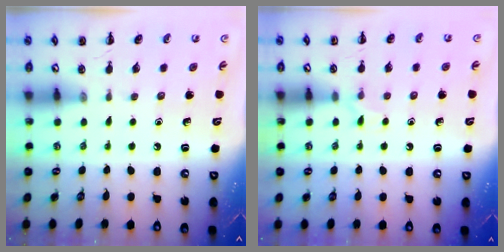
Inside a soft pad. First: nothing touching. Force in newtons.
{"total": 5.6, "press": 5.3, "slide": 1.8}